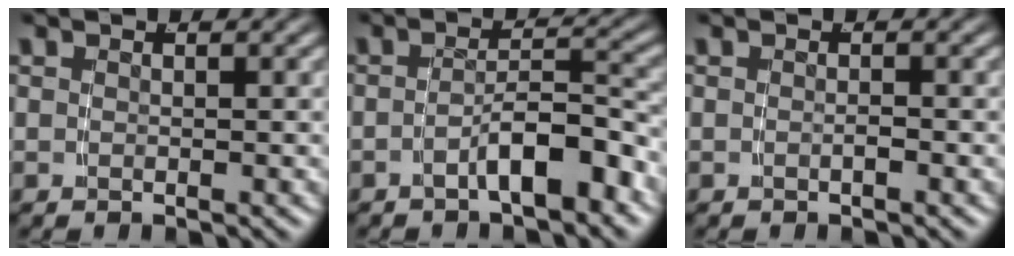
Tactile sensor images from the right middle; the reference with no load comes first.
{"total": 4.5, "force": [-3.4, 0.7, 2.9], "torque": [-0.029, 0.003, -0.054]}
{"total": 0.6, "force": [-0.5, -0.2, 0.2], "torque": [-0.004, 0.002, -0.009]}